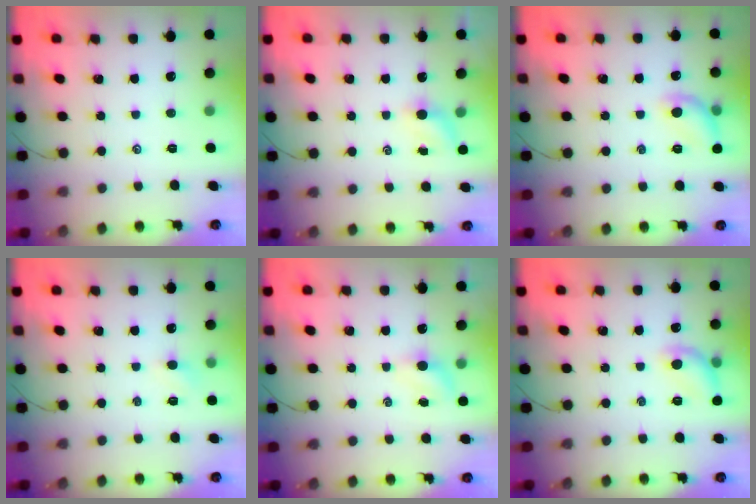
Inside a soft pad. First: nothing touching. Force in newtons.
{"total": 4.0, "press": 3.8, "slide": 1.2}
{"total": 8.6, "press": 8.6, "slide": 0.2}
{"total": 2.7, "press": 2.6, "slide": 0.9}
{"total": 4.3, "press": 4.1, "slide": 1.3}
{"total": 8.6, "press": 8.6, "slide": 0.2}